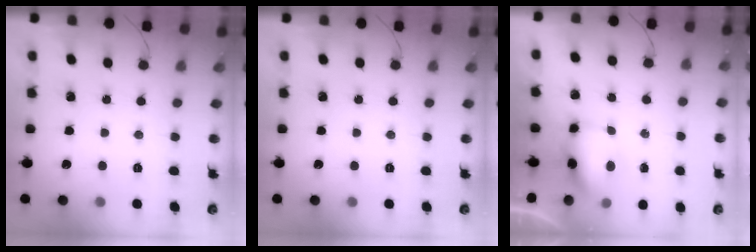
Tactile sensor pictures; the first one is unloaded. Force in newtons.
{"total": 0.0}
{"total": 7.4, "press": 7.0, "slide": 2.3}